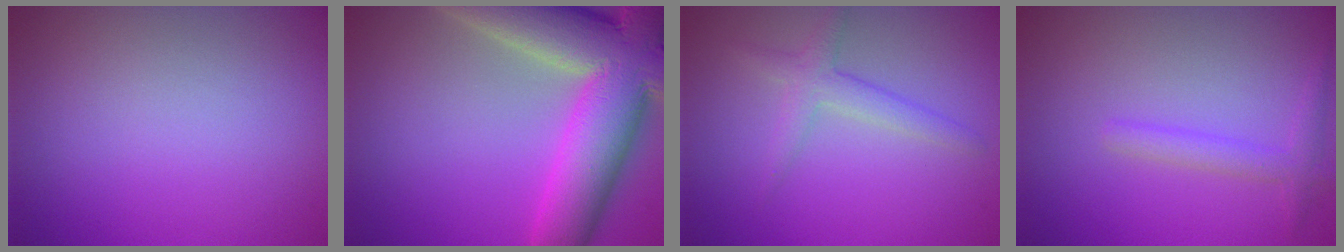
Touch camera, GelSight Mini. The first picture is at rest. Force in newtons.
{"total": 13.4, "press": 13.3, "slide": 1.1}
{"total": 2.3, "press": 2.3, "slide": 0.1}
{"total": 1.9, "press": 1.9, "slide": 0.1}